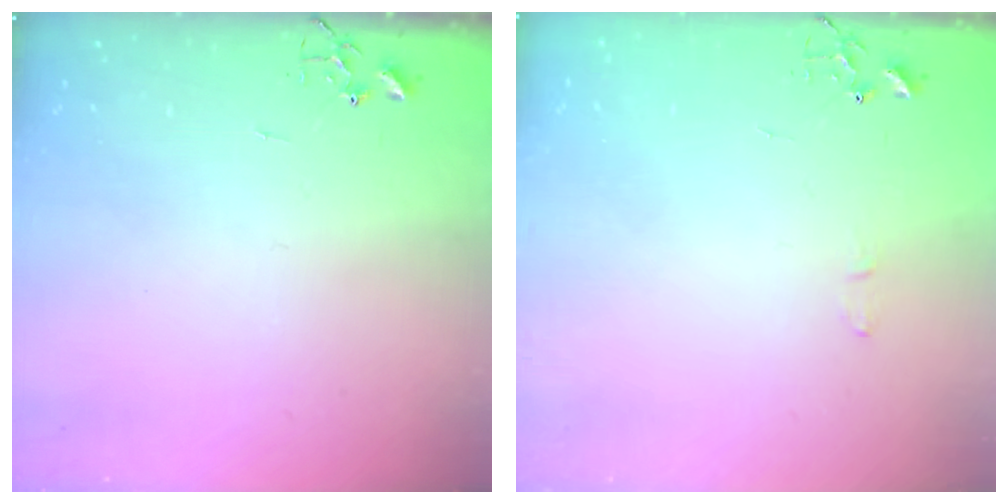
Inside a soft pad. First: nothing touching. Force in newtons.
{"total": 4.5, "press": 4.5, "slide": 0.4}